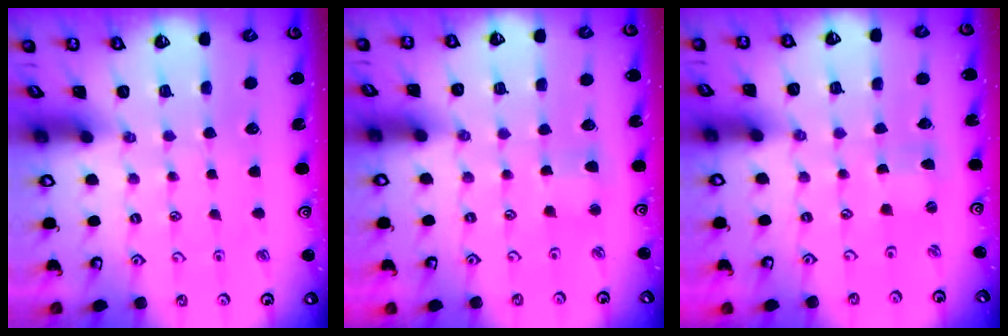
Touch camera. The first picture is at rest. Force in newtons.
{"total": 2.8, "press": 2.8, "slide": 0.2}
{"total": 1.5, "press": 1.4, "slide": 0.2}